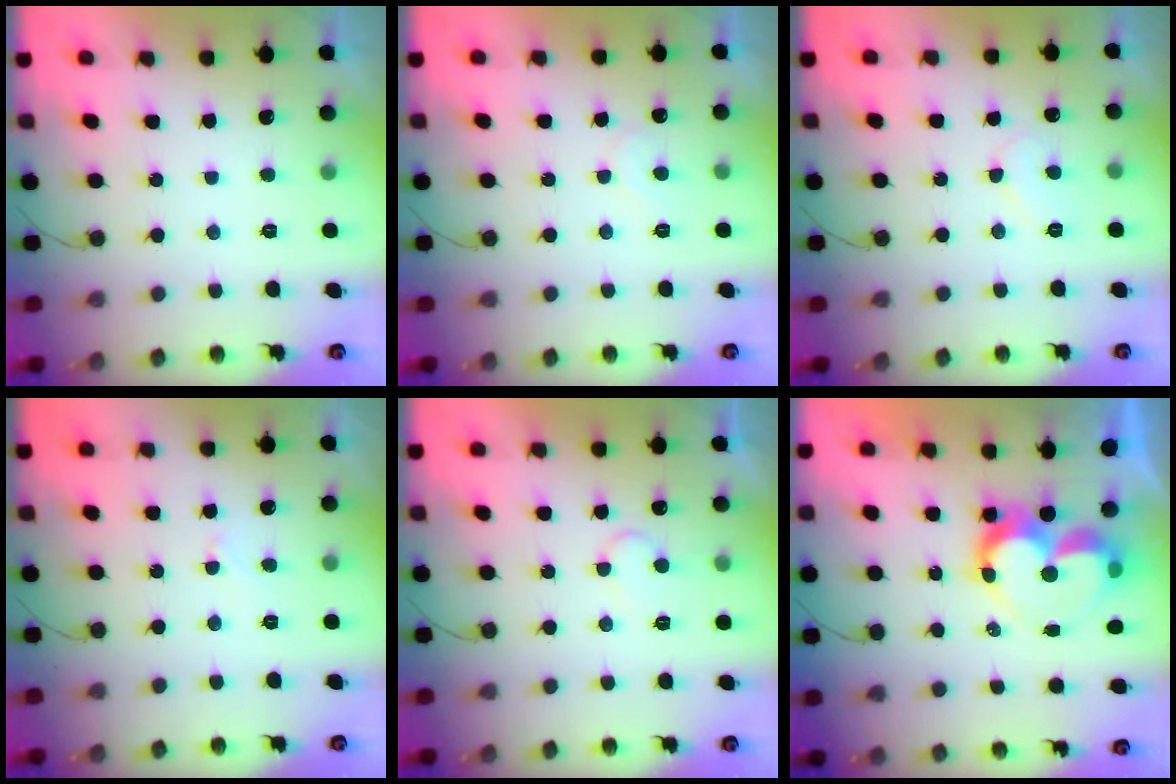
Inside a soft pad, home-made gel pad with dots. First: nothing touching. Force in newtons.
{"total": 5.7, "press": 5.7, "slide": 0.5}
{"total": 6.7, "press": 6.7, "slide": 0.5}
{"total": 2.6, "press": 2.5, "slide": 0.2}
{"total": 5.6, "press": 5.6, "slide": 0.5}
{"total": 11.0, "press": 11.0, "slide": 0.8}